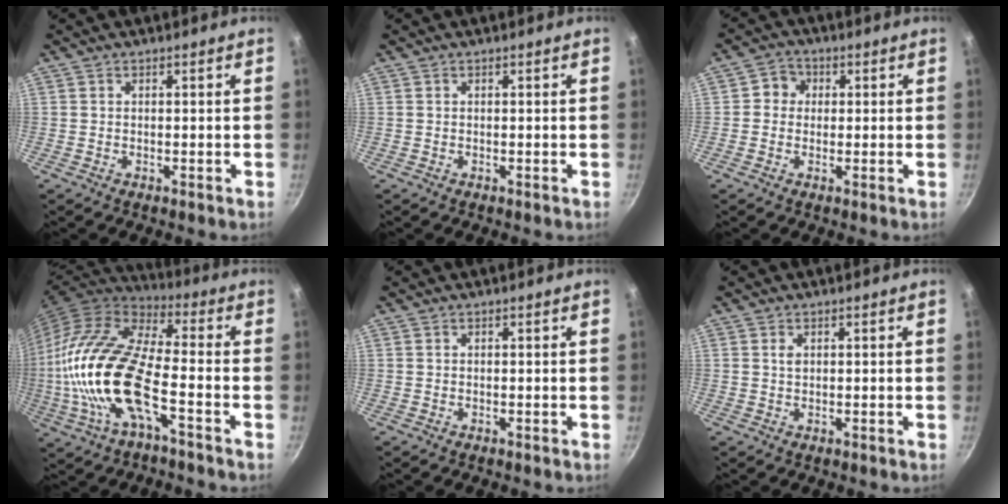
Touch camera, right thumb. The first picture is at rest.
{"total": 0.0}
{"total": 4.0, "force": [0.4, 3.8, 1.3], "torque": [0.007, 0.006, -0.004]}
{"total": 20.9, "force": [-5.2, 8.1, 18.5], "torque": [-0.374, 0.026, -0.115]}
{"total": 0.0}
{"total": 1.1, "force": [0.4, 0.7, 0.8], "torque": [-0.012, 0.002, 0.008]}